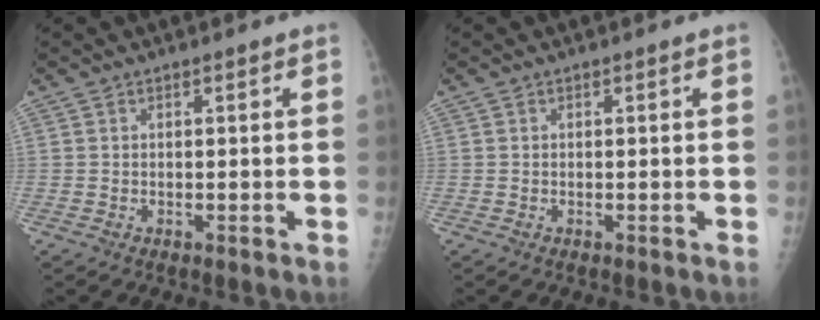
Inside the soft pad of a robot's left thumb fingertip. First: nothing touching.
{"total": 0.0}